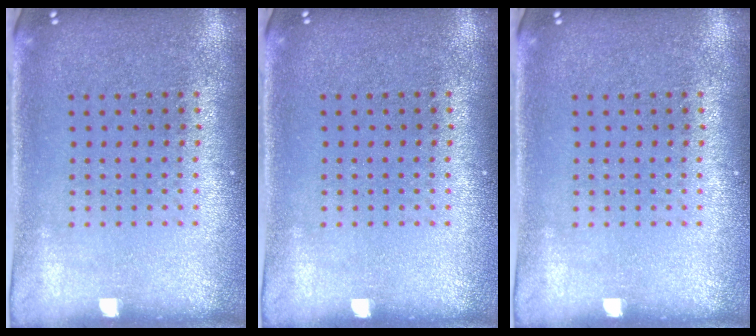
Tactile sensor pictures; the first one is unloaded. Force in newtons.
{"total": 0.0}
{"total": 0.0}